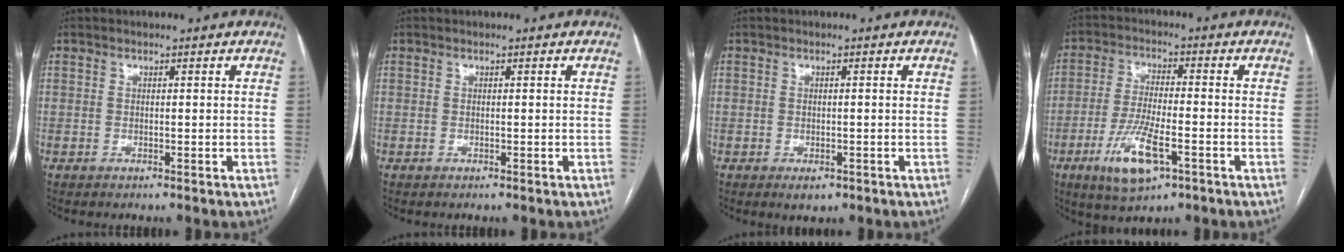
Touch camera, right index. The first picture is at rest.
{"total": 0.0}
{"total": 1.8, "force": [-0.9, 1.0, 1.1], "torque": [-0.009, 0.000, -0.004]}
{"total": 9.9, "force": [-4.4, 2.5, 8.4], "torque": [-0.169, -0.014, -0.074]}